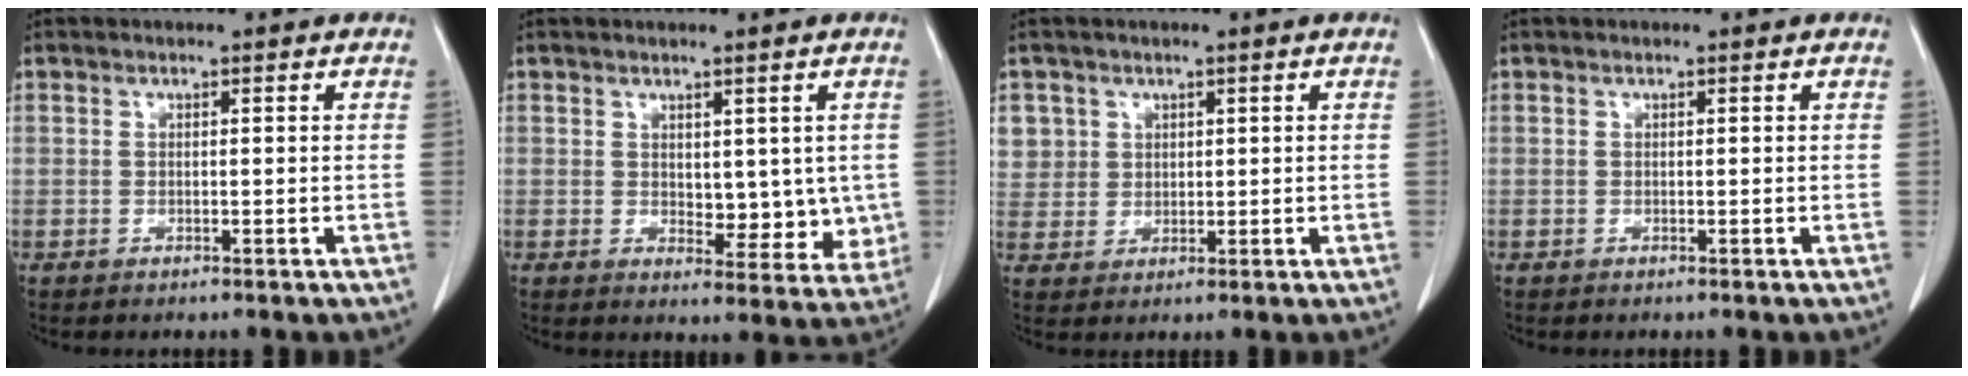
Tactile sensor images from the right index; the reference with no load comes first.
{"total": 7.0, "force": [0.5, 4.1, 5.7], "torque": [-0.050, -0.008, 0.017]}
{"total": 5.8, "force": [2.5, 5.2, 0.2], "torque": [0.005, 0.007, 0.056]}
{"total": 0.0}